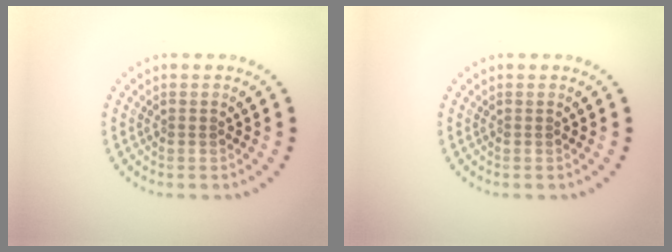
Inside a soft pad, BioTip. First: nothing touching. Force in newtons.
{"total": 0.0}